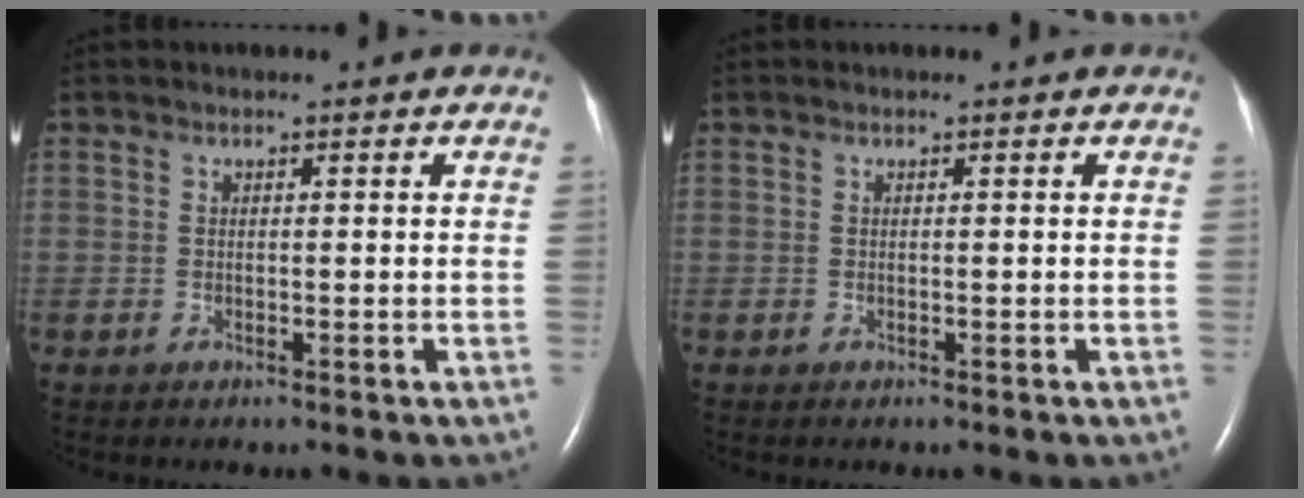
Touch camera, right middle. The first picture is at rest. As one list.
[{"total": 0.0}]